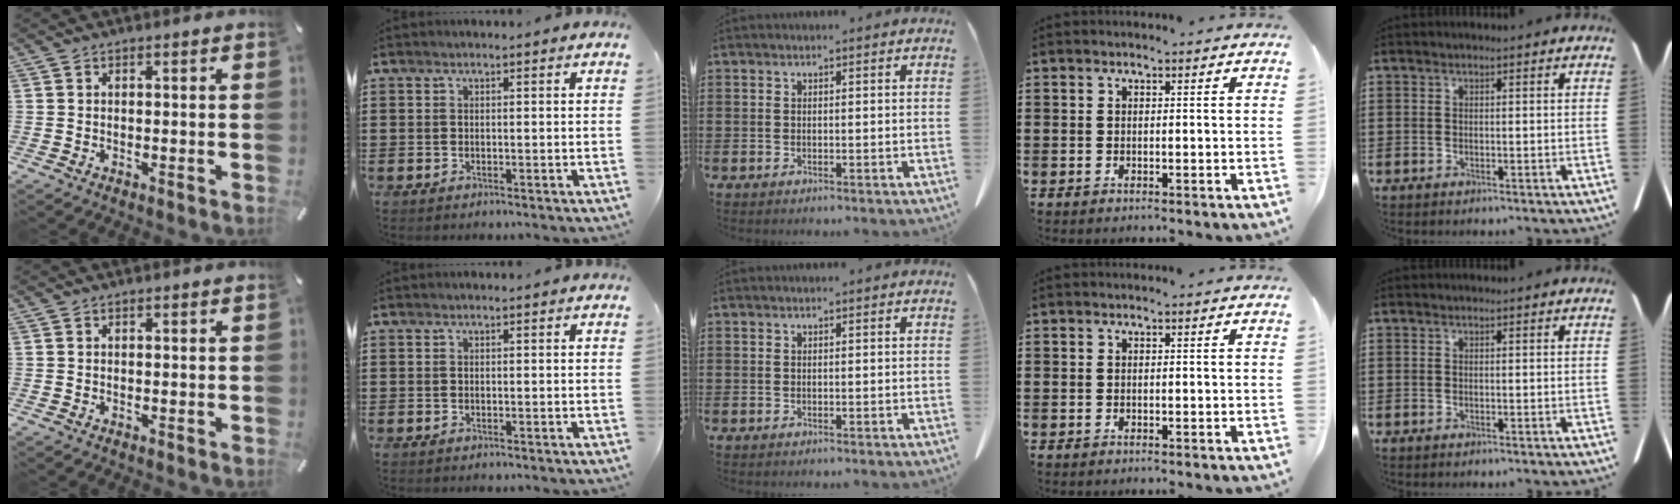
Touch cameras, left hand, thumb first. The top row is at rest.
{}